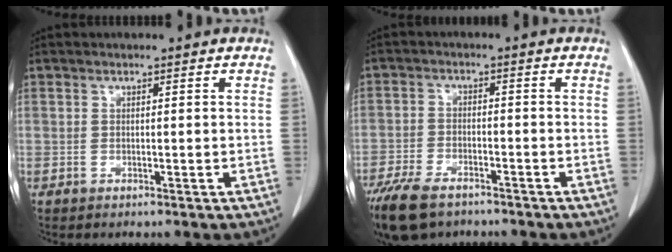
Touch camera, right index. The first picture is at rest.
{"total": 10.1, "force": [-7.7, 4.2, 5.1], "torque": [-0.099, -0.014, -0.131]}